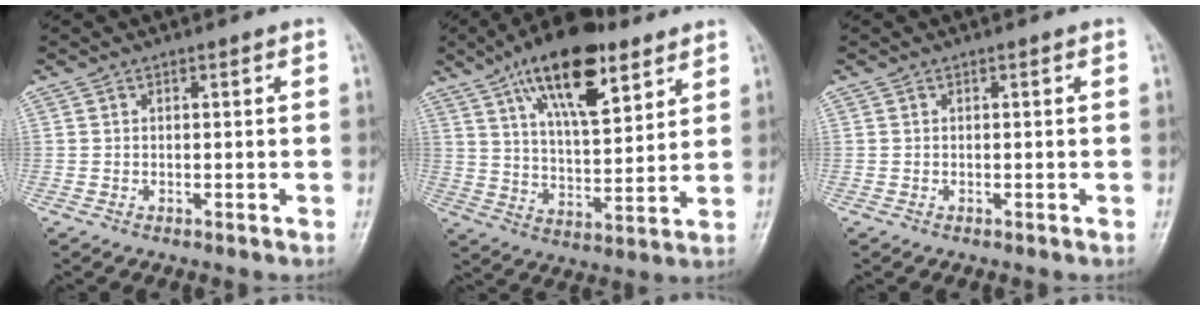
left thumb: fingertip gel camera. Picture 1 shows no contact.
{"total": 18.1, "force": [10.1, 7.4, 13.0], "torque": [-0.179, -0.038, 0.171]}
{"total": 0.0}